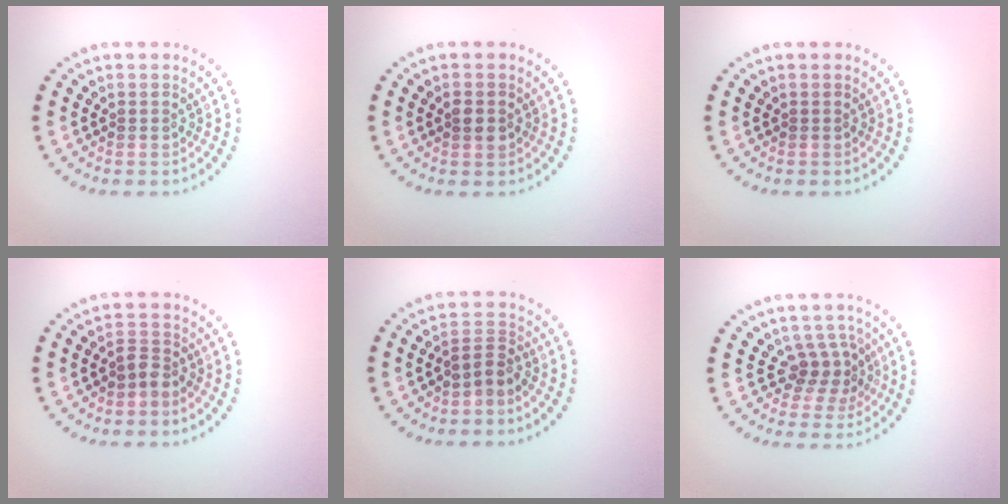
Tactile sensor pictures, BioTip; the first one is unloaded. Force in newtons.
{"total": 1.3, "press": 1.3, "slide": 0.0}
{"total": 0.0}
{"total": 1.7, "press": 1.3, "slide": 1.2}
{"total": 2.2, "press": 1.6, "slide": 1.6}
{"total": 2.5, "press": 1.9, "slide": 1.7}